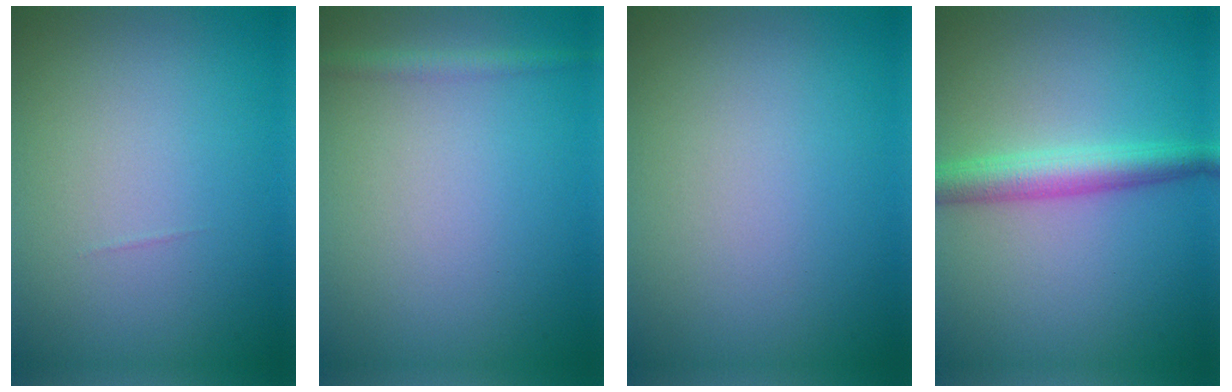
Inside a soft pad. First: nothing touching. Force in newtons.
{"total": 1.3, "press": 1.3, "slide": 0.1}
{"total": 0.0}
{"total": 3.8, "press": 3.8, "slide": 0.1}